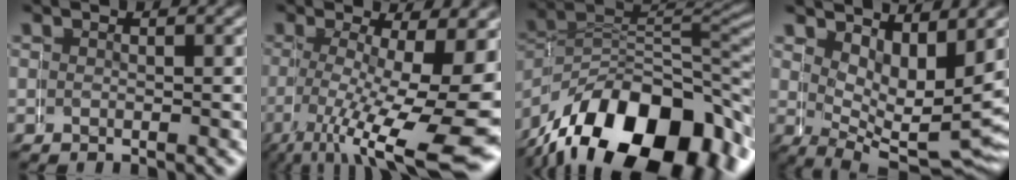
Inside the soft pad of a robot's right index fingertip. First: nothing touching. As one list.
[{"total": 8.9, "force": [-0.7, 1.9, 8.7], "torque": [-0.137, -0.034, 0.016]}, {"total": 17.0, "force": [-6.4, 9.9, 12.2], "torque": [-0.215, -0.064, -0.064]}, {"total": 5.9, "force": [2.1, 1.9, 5.2], "torque": [-0.072, -0.029, 0.048]}]